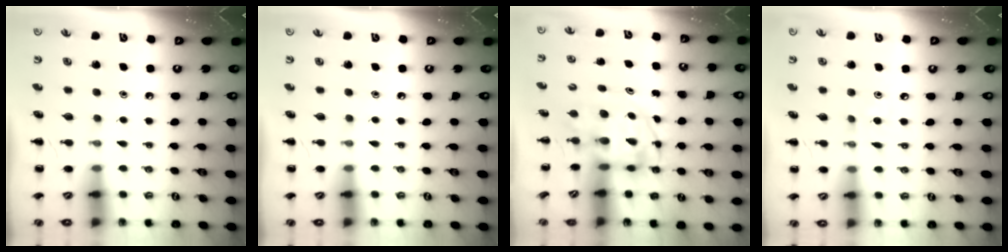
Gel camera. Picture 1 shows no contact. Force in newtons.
{"total": 0.0}
{"total": 3.7, "press": 3.7, "slide": 0.7}
{"total": 2.5, "press": 2.3, "slide": 0.8}